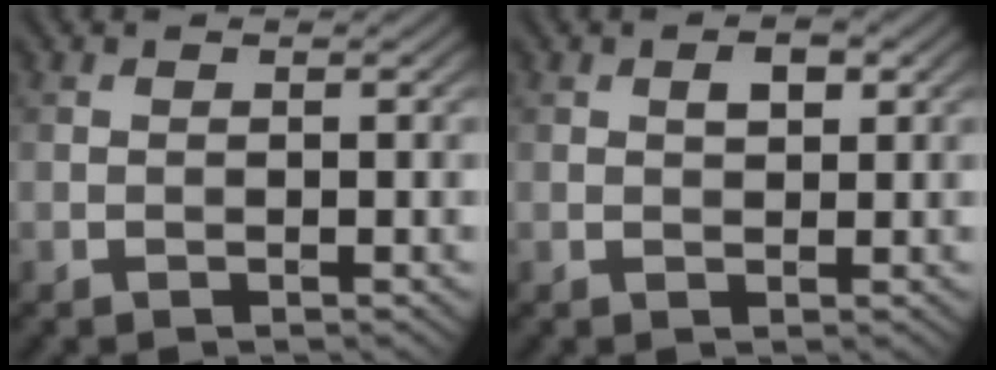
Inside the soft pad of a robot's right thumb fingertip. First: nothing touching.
{"total": 2.0, "force": [0.8, 1.1, 1.5], "torque": [-0.023, 0.001, 0.013]}